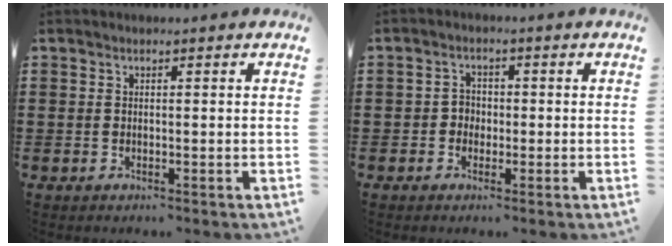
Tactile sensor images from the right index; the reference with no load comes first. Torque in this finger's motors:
{"motor_torque": [0.31, 0.27, 0.00, 0.00]}